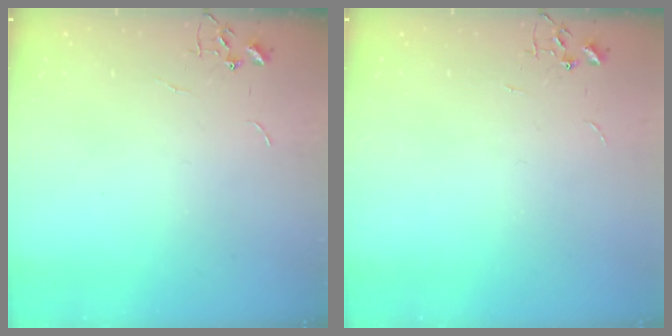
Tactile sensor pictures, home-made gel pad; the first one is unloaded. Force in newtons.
{"total": 0.0}